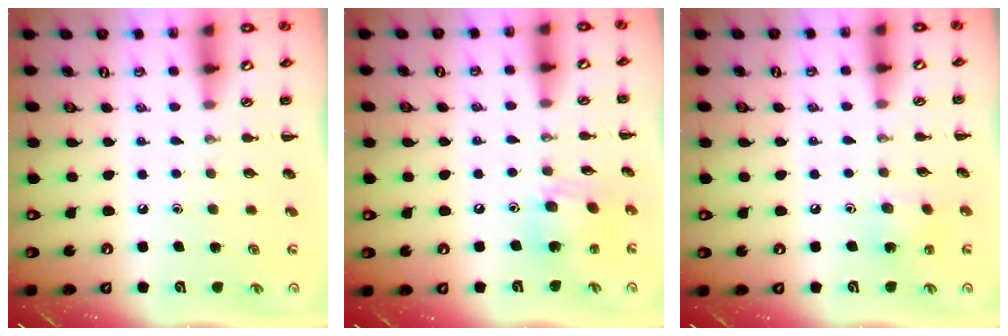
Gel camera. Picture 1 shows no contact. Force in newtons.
{"total": 9.8, "press": 9.7, "slide": 1.1}
{"total": 6.3, "press": 6.2, "slide": 1.3}